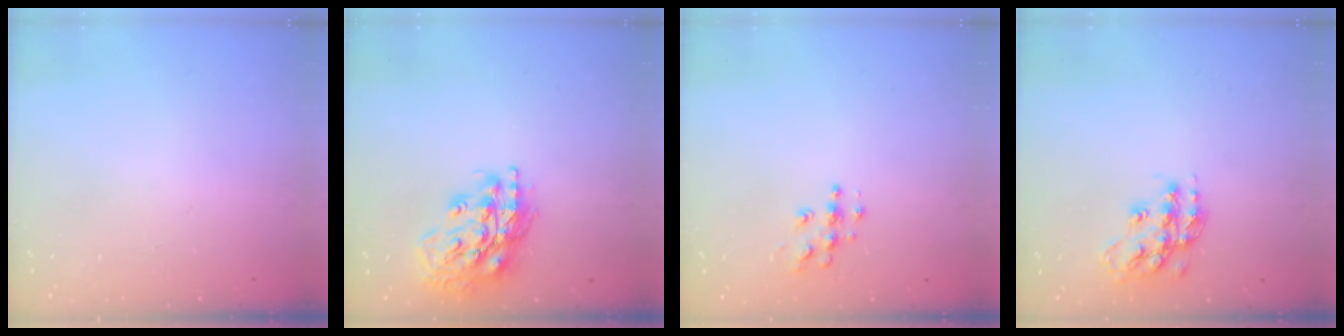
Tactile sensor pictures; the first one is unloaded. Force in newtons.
{"total": 17.0, "press": 16.9, "slide": 2.3}
{"total": 6.2, "press": 6.2, "slide": 0.2}
{"total": 15.0, "press": 15.0, "slide": 1.0}